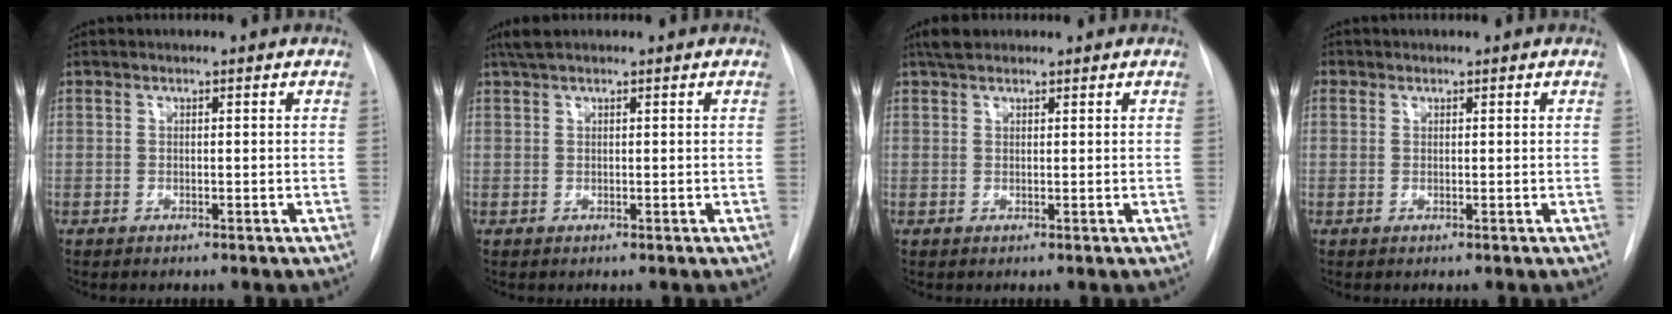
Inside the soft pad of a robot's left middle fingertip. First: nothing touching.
{"total": 2.2, "force": [1.7, 0.4, 1.3], "torque": [-0.028, 0.018, 0.034]}
{"total": 2.5, "force": [2.1, 1.1, 1.0], "torque": [-0.018, 0.013, 0.032]}
{"total": 0.9, "force": [0.4, 0.8, 0.1], "torque": [0.006, 0.003, 0.004]}